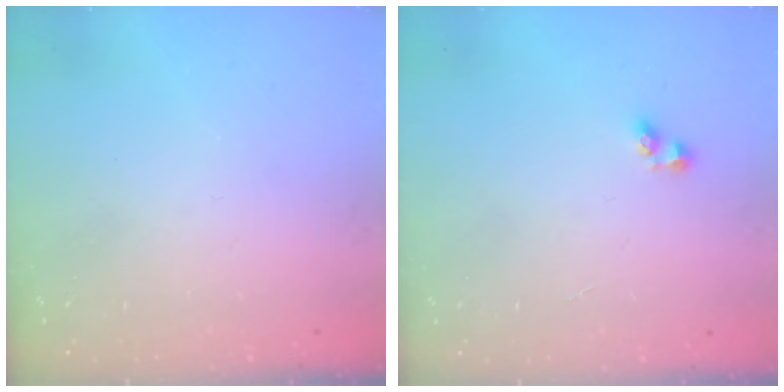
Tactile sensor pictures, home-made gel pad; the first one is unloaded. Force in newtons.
{"total": 2.5, "press": 2.2, "slide": 1.3}